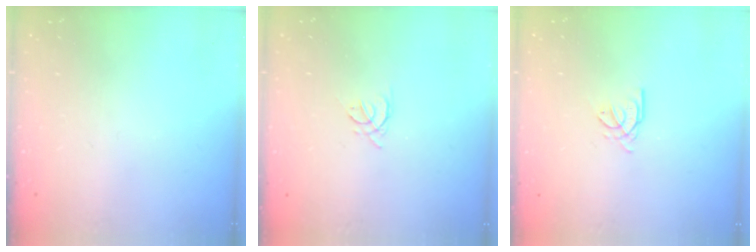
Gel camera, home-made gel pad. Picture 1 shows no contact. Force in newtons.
{"total": 2.4, "press": 2.3, "slide": 0.6}
{"total": 2.4, "press": 2.4, "slide": 0.1}